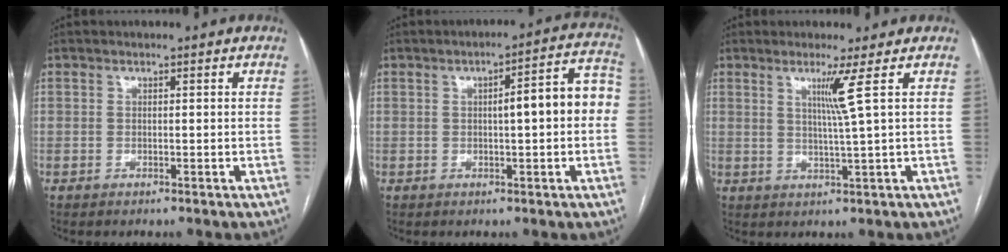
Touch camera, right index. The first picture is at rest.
{"total": 8.6, "force": [0.1, 1.4, 8.5], "torque": [-0.109, 0.035, -0.001]}
{"total": 4.0, "force": [1.6, -1.8, 3.2], "torque": [-0.063, -0.013, 0.036]}